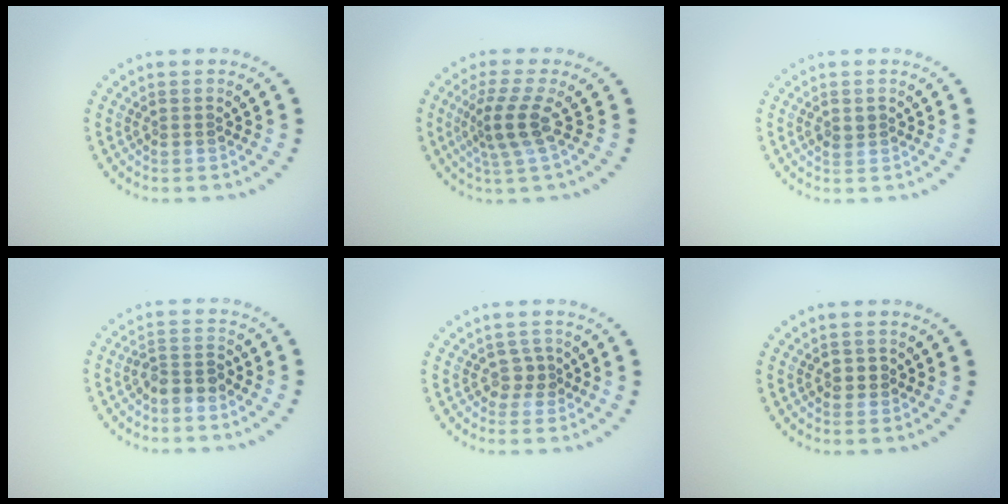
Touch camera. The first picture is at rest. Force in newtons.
{"total": 3.3, "press": 2.3, "slide": 2.3}
{"total": 0.9, "press": 0.9, "slide": 0.3}
{"total": 2.2, "press": 1.8, "slide": 1.2}
{"total": 1.4, "press": 1.1, "slide": 0.9}
{"total": 1.1, "press": 1.1, "slide": 0.4}